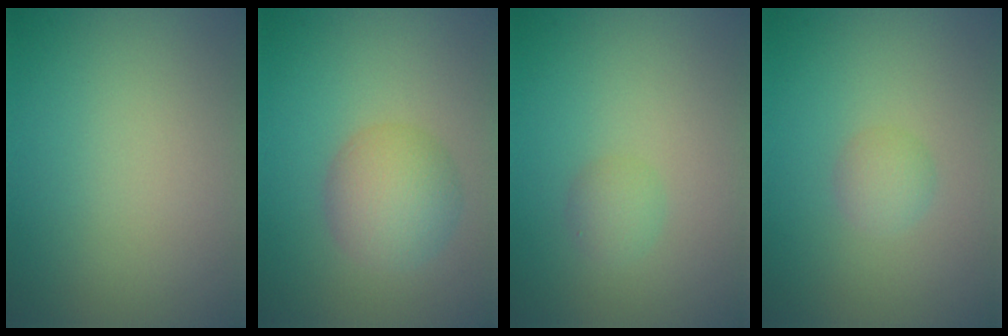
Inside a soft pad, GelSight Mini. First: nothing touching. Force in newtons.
{"total": 4.3, "press": 4.3, "slide": 0.1}
{"total": 1.3, "press": 1.3, "slide": 0.1}
{"total": 1.5, "press": 1.5, "slide": 0.1}